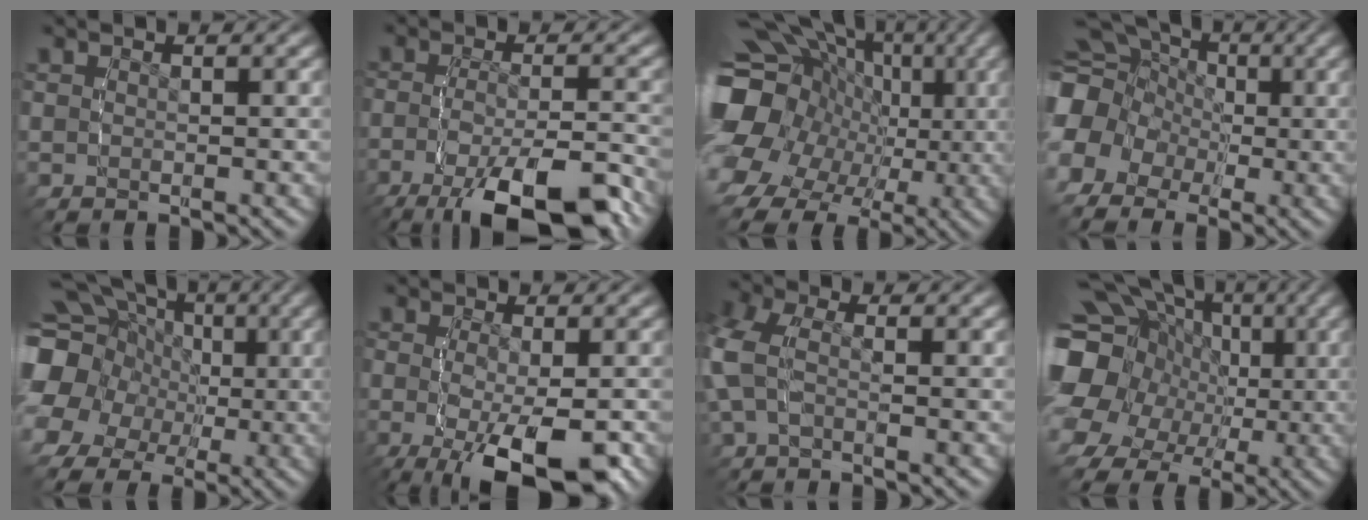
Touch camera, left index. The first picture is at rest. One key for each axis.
{"total": 10.1, "fx": -6.3, "fy": 3.6, "fz": 7.0, "tx": -0.124, "ty": -0.039, "tz": -0.076}
{"total": 15.2, "fx": 0.7, "fy": 12.4, "fz": 8.7, "tx": -0.171, "ty": -0.029, "tz": 0.012}
{"total": 12.4, "fx": 1.3, "fy": 10.8, "fz": 6.0, "tx": -0.126, "ty": -0.010, "tz": 0.008}
{"total": 13.5, "fx": 2.3, "fy": 11.7, "fz": 6.2, "tx": -0.143, "ty": -0.018, "tz": 0.026}
{"total": 8.3, "fx": -4.2, "fy": 3.3, "fz": 6.4, "tx": -0.121, "ty": -0.040, "tz": -0.046}
{"total": 3.5, "fx": 0.0, "fy": 2.2, "fz": 2.7, "tx": -0.078, "ty": -0.011, "tz": 0.004}
{"total": 12.9, "fx": 1.2, "fy": 10.6, "fz": 7.3, "tx": -0.147, "ty": -0.023, "tz": 0.020}